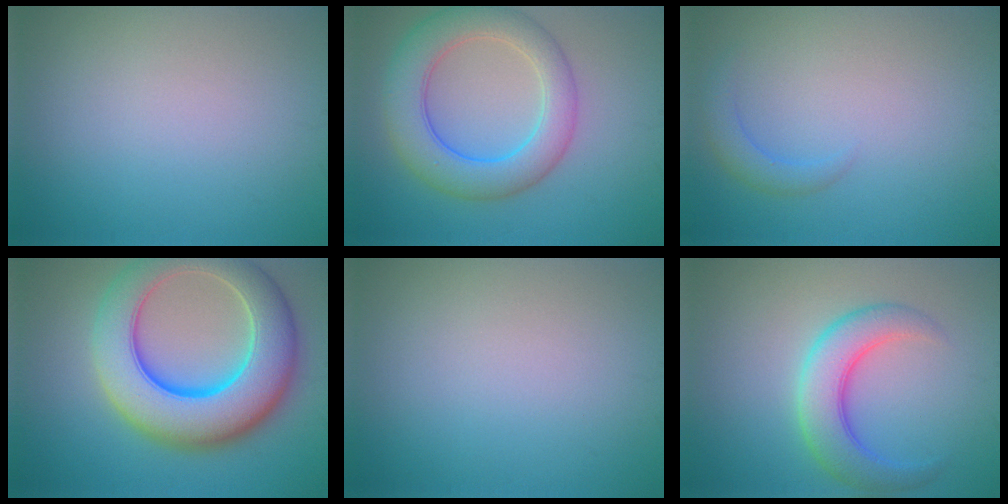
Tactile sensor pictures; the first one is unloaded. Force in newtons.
{"total": 6.7, "press": 6.7, "slide": 0.2}
{"total": 1.8, "press": 1.8, "slide": 0.2}
{"total": 11.5, "press": 11.5, "slide": 0.3}
{"total": 0.0}
{"total": 5.2, "press": 5.2, "slide": 0.1}